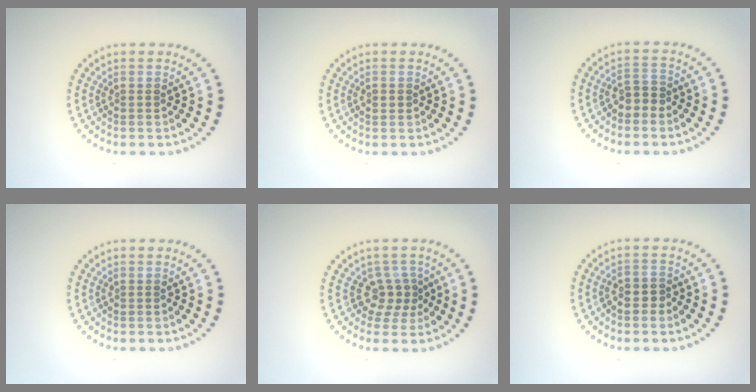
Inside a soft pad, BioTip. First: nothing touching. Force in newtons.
{"total": 1.0, "press": 1.0, "slide": 0.1}
{"total": 1.8, "press": 1.6, "slide": 0.8}
{"total": 0.0}
{"total": 2.4, "press": 1.7, "slide": 1.7}
{"total": 1.3, "press": 1.1, "slide": 0.7}